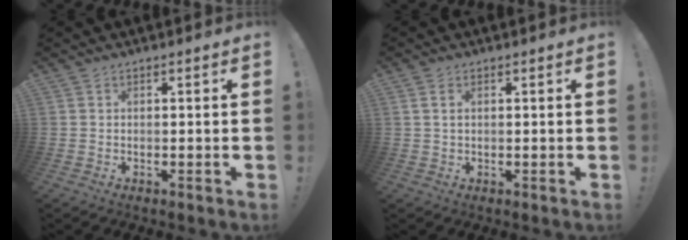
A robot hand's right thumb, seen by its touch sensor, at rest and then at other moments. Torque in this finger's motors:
{"motor_torque": [0.29, -0.23, -1.16, 0.24, -0.08]}